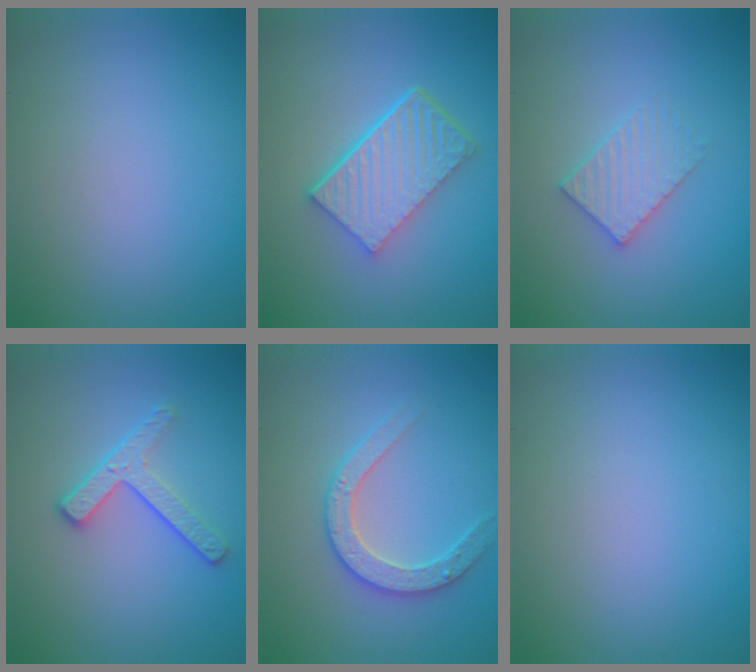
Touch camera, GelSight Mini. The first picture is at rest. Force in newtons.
{"total": 6.4, "press": 4.4, "slide": 4.6}
{"total": 2.7, "press": 2.7, "slide": 0.5}
{"total": 3.1, "press": 2.5, "slide": 1.8}
{"total": 2.8, "press": 2.7, "slide": 0.6}
{"total": 0.0}